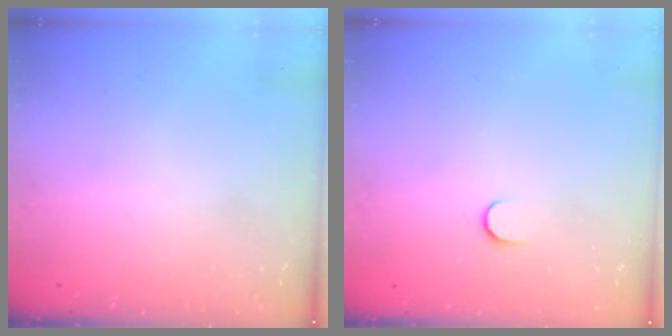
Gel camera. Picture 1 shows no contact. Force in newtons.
{"total": 3.4, "press": 3.4, "slide": 0.4}